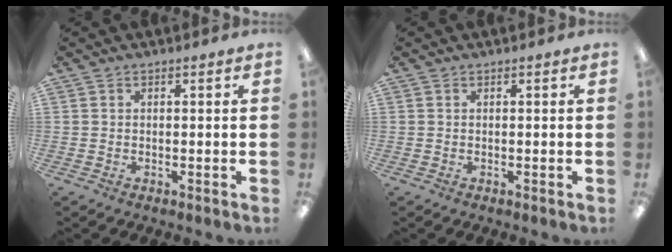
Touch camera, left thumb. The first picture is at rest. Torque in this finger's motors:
{"motor_torque": [-0.04, -0.05, 0.05, -0.03, 0.00]}